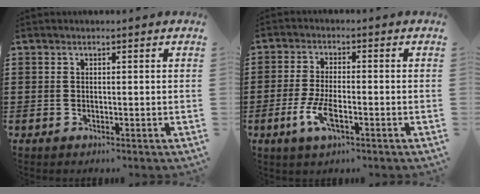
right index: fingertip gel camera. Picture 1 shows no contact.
{"total": 5.6, "force": [-2.2, 1.9, 4.8], "torque": [-0.105, -0.007, -0.043]}